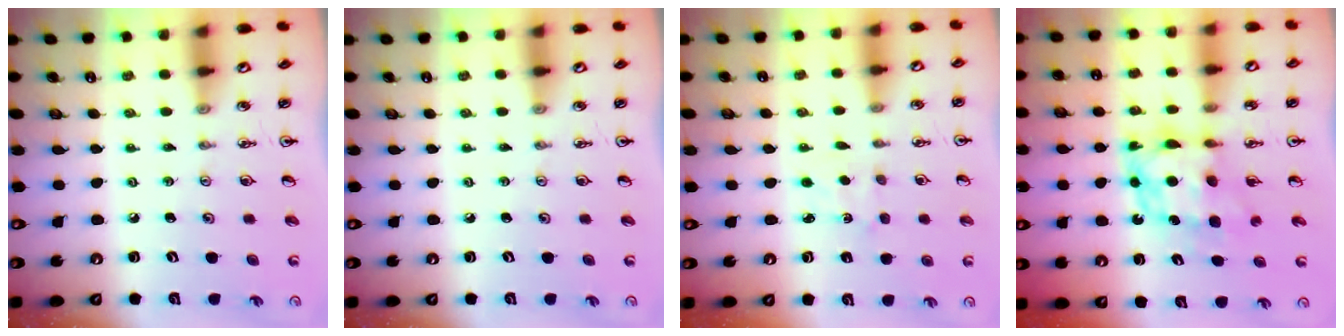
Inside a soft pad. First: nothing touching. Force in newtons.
{"total": 0.0}
{"total": 2.7, "press": 2.7, "slide": 0.4}
{"total": 7.5, "press": 7.4, "slide": 0.6}